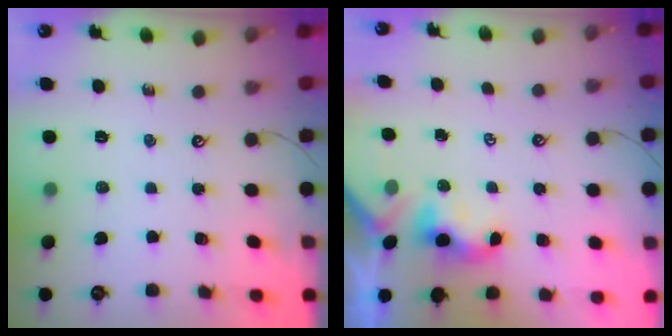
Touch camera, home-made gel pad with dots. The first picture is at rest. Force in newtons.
{"total": 0.6, "press": 0.5, "slide": 0.4}